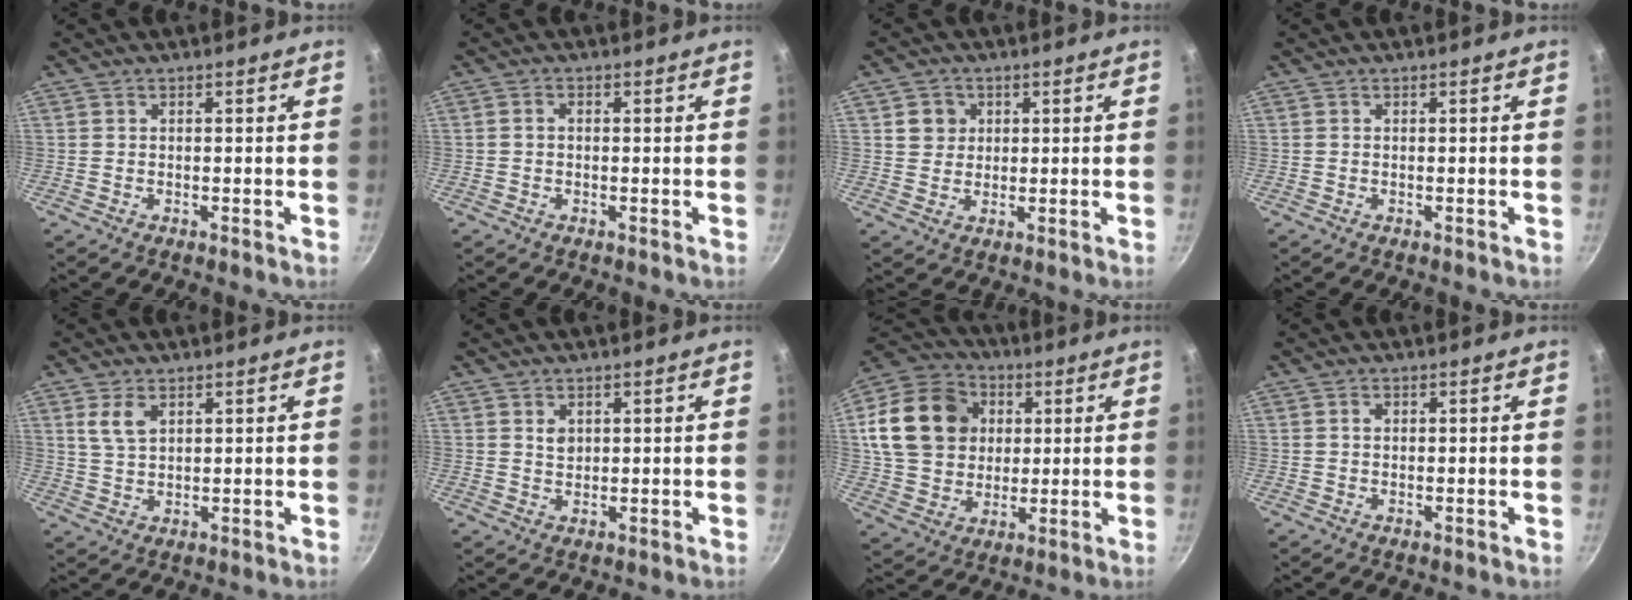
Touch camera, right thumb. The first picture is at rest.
{"total": 1.3, "force": [-0.1, 1.1, 0.8], "torque": [-0.015, 0.008, -0.002]}
{"total": 4.3, "force": [1.3, 4.0, 1.1], "torque": [0.009, 0.005, 0.020]}
{"total": 0.0}
{"total": 4.7, "force": [2.2, 2.7, 3.3], "torque": [-0.056, -0.006, 0.045]}
{"total": 2.2, "force": [0.8, 1.6, 1.2], "torque": [-0.013, -0.004, 0.015]}
{"total": 20.4, "force": [4.2, 16.7, 10.9], "torque": [-0.186, 0.021, 0.076]}
{"total": 0.9, "force": [0.2, 0.7, 0.5], "torque": [-0.007, 0.004, 0.004]}